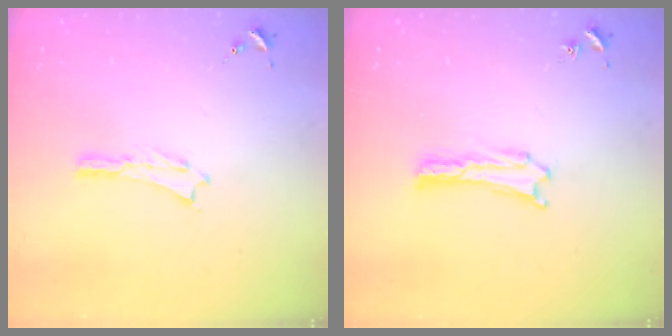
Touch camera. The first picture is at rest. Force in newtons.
{"total": 0.0}